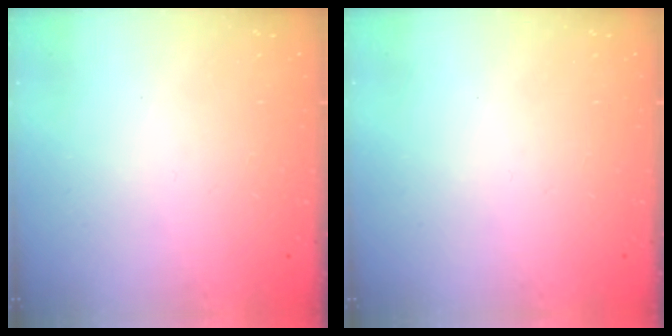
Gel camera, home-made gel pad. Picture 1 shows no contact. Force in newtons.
{"total": 0.0}